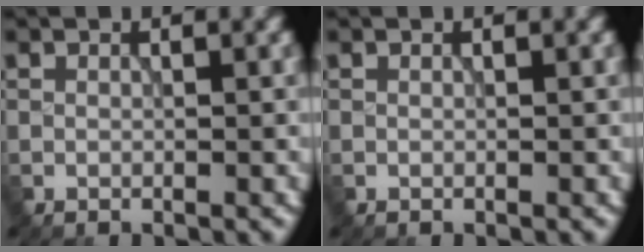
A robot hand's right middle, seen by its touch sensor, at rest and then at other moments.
{"total": 0.0}